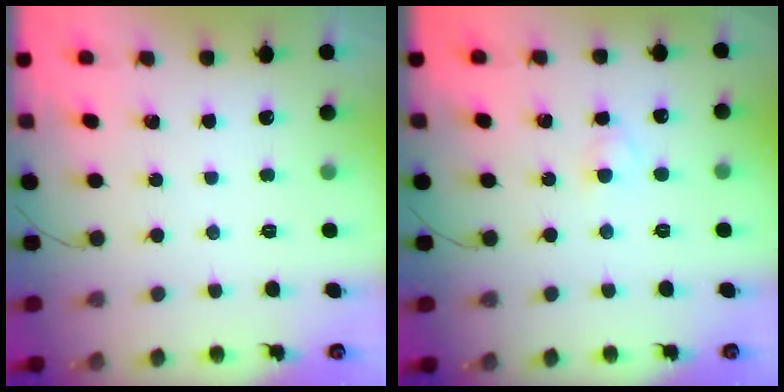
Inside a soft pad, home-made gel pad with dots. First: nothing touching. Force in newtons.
{"total": 2.6, "press": 2.4, "slide": 1.1}